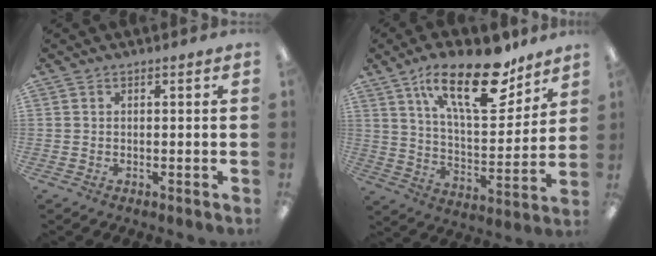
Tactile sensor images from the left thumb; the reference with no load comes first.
{"total": 22.3, "force": [13.4, 9.3, 15.2], "torque": [-0.232, -0.068, 0.222]}